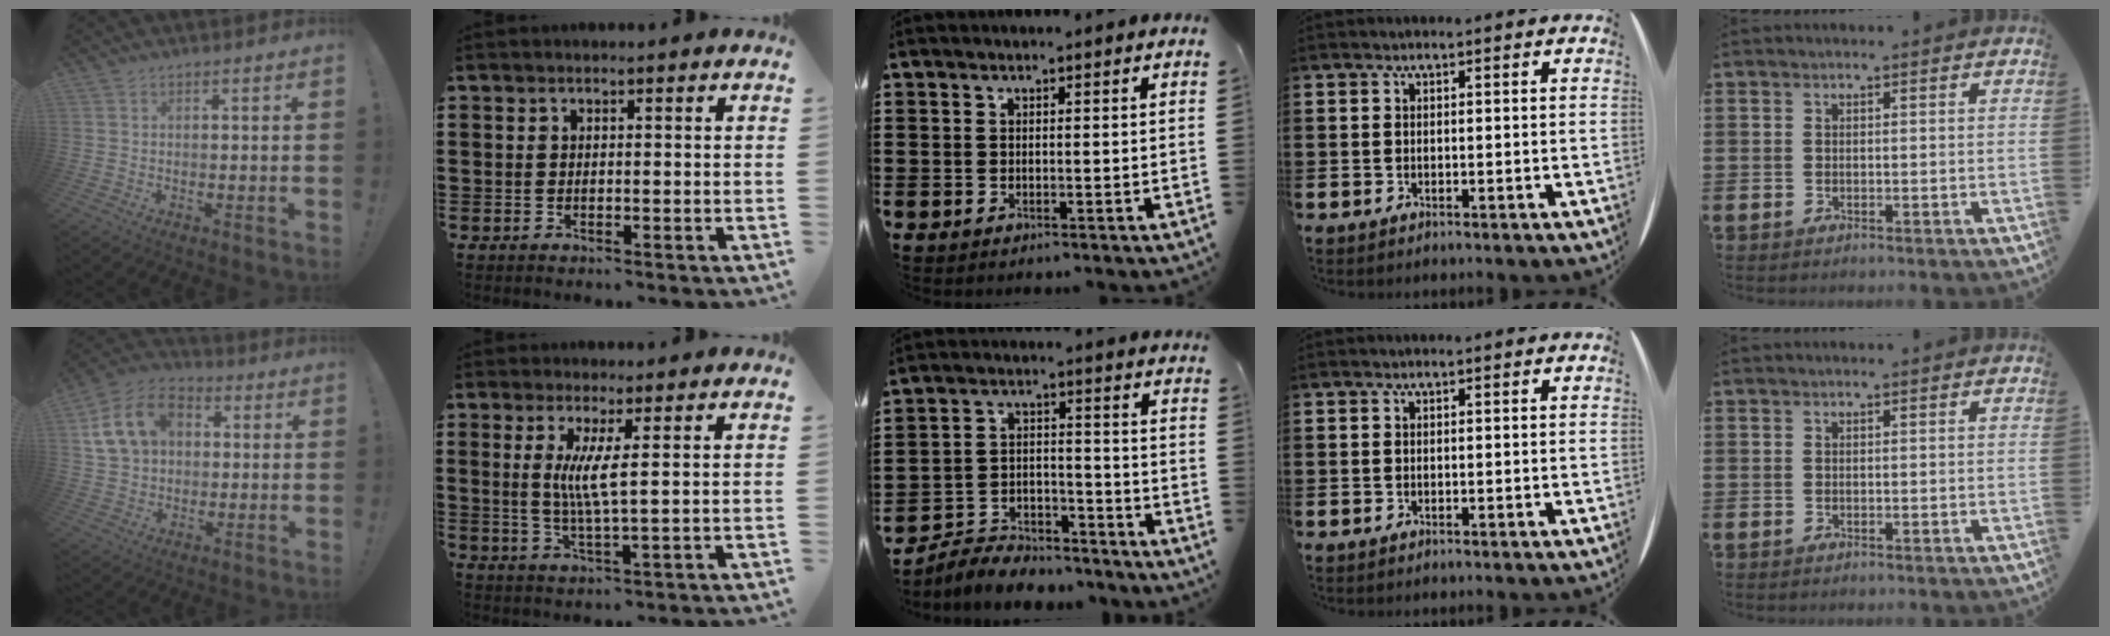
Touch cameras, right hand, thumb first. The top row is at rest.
{"thumb": {"total": 15.2, "force": [4.3, 11.6, 8.8], "torque": [-0.139, 0.003, 0.089]}, "index": {"total": 5.3, "force": [1.2, 0.0, 5.1], "torque": [-0.102, -0.009, 0.018]}, "middle": {"total": 6.3, "force": [-6.2, 1.2, 0.7], "torque": [-0.015, 0.012, -0.124]}}